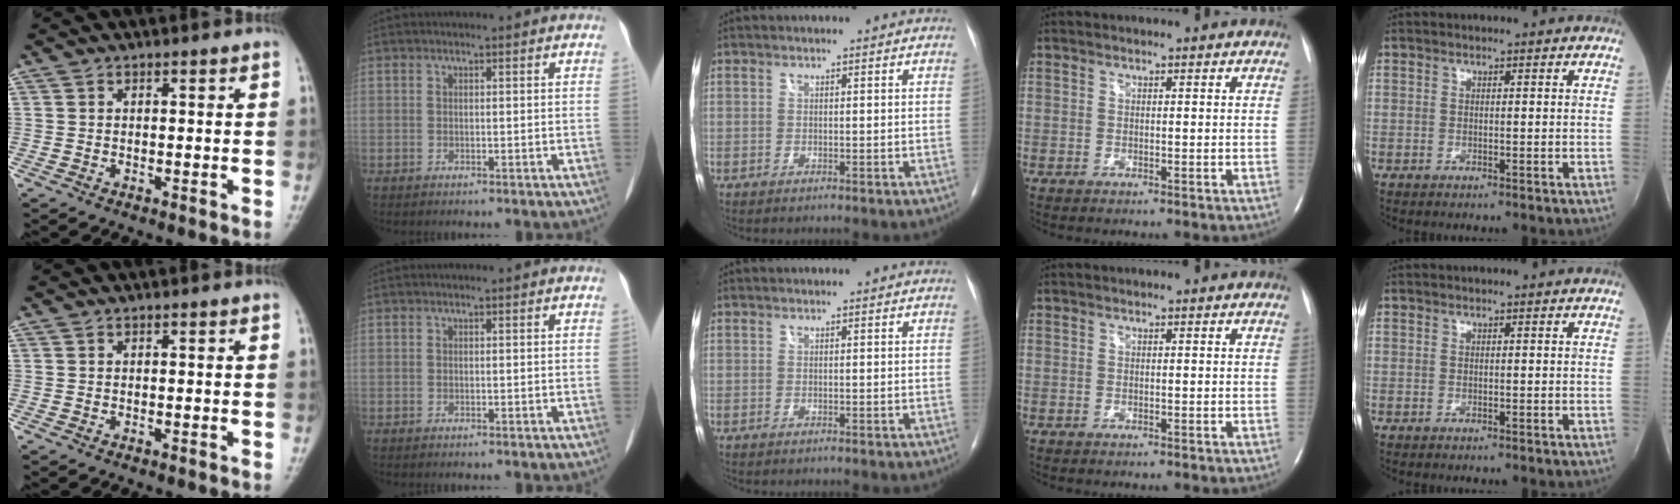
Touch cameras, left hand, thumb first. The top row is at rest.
{}